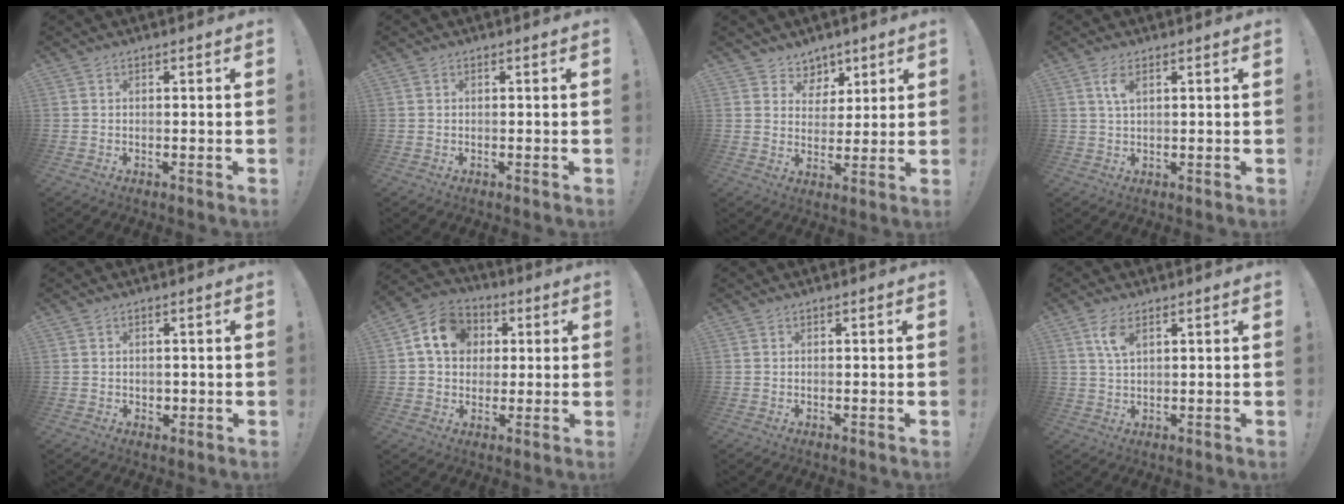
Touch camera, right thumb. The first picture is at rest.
{"total": 0.0}
{"total": 6.3, "force": [4.0, 4.9, 0.2], "torque": [-0.006, -0.039, 0.080]}
{"total": 3.6, "force": [1.5, 1.4, 3.0], "torque": [-0.051, -0.002, 0.024]}
{"total": 1.8, "force": [0.4, 1.7, 0.3], "torque": [-0.004, 0.000, 0.007]}
{"total": 12.8, "force": [3.4, 10.6, 6.3], "torque": [-0.086, 0.003, 0.069]}
{"total": 0.0}
{"total": 5.0, "force": [2.5, 2.2, 3.7], "torque": [-0.066, -0.005, 0.043]}